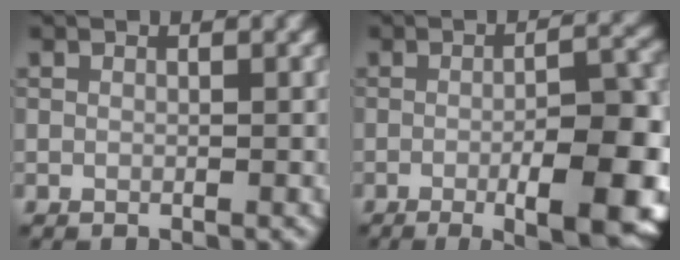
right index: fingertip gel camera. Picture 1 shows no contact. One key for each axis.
{"total": 9.8, "fx": -3.3, "fy": 2.7, "fz": 8.9, "tx": -0.113, "ty": 0.001, "tz": -0.040}